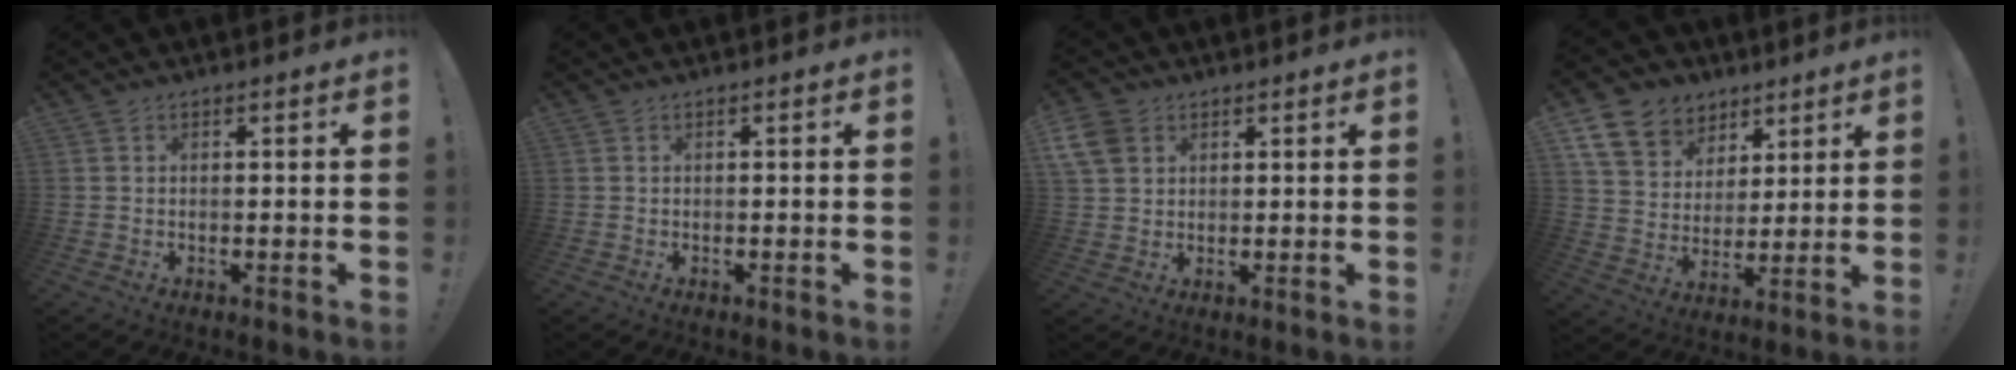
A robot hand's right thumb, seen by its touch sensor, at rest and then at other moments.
{"total": 0.0}
{"total": 7.2, "force": [3.4, 5.4, 3.3], "torque": [-0.065, -0.007, 0.070]}
{"total": 13.5, "force": [7.5, 10.1, 4.7], "torque": [-0.068, -0.045, 0.149]}